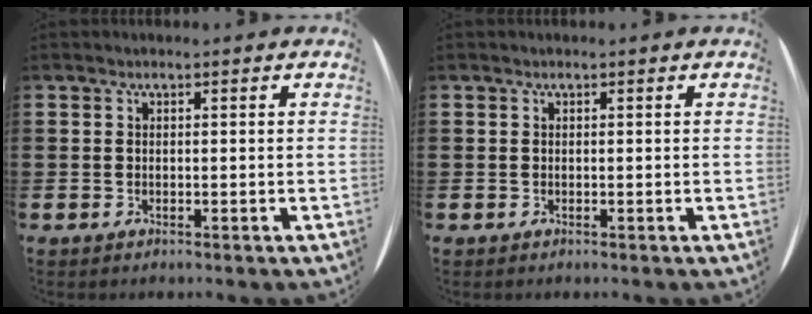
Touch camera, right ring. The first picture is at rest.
{"total": 0.0}